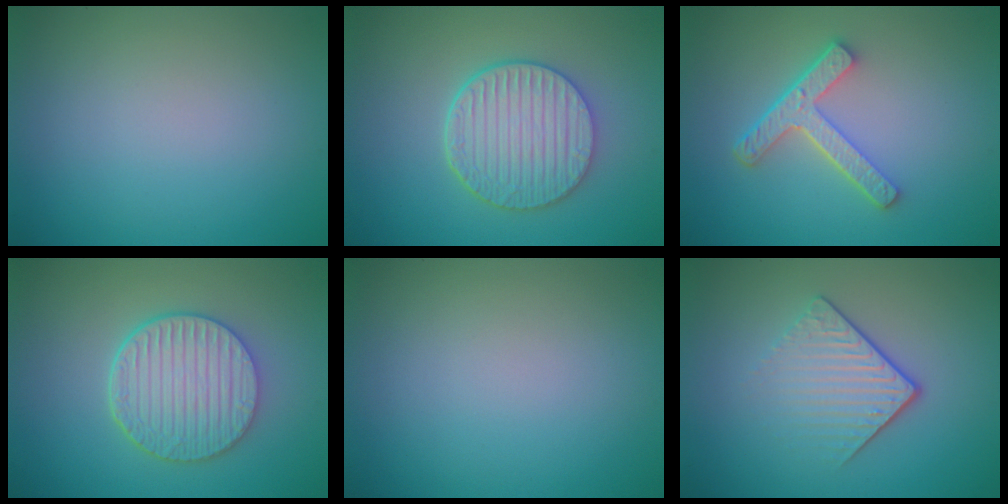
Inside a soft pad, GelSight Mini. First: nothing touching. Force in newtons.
{"total": 6.0, "press": 4.7, "slide": 3.6}
{"total": 4.3, "press": 3.2, "slide": 2.8}
{"total": 6.0, "press": 4.7, "slide": 3.6}
{"total": 0.0}
{"total": 4.1, "press": 2.5, "slide": 3.2}